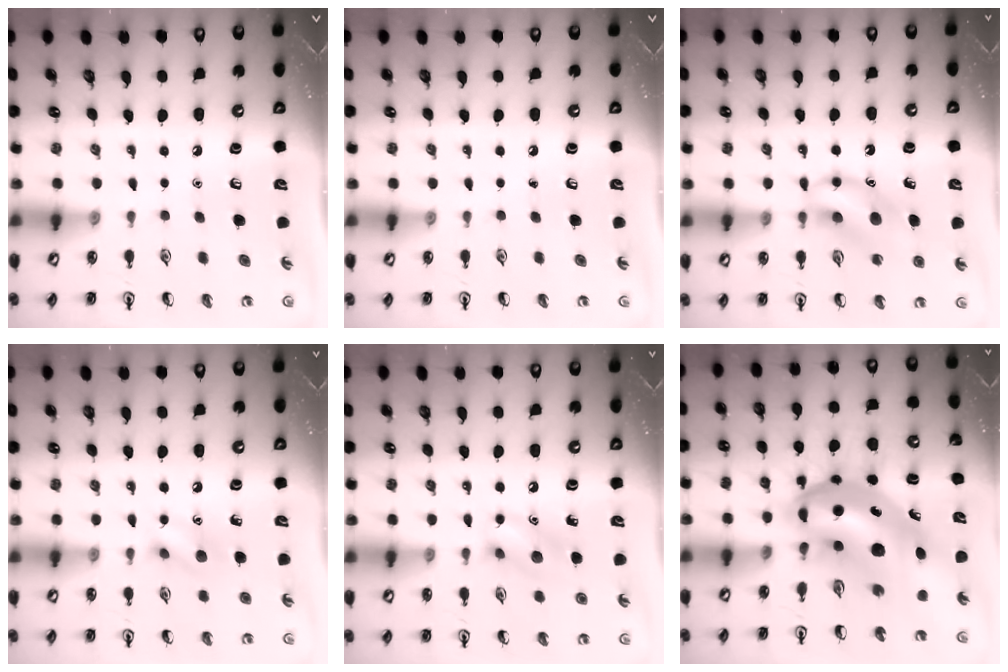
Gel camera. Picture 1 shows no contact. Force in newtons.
{"total": 0.0}
{"total": 12.2, "press": 12.0, "slide": 1.8}
{"total": 7.9, "press": 7.8, "slide": 1.1}
{"total": 9.4, "press": 9.4, "slide": 0.5}
{"total": 12.5, "press": 12.0, "slide": 3.3}